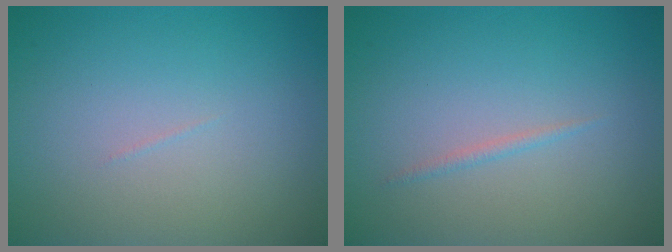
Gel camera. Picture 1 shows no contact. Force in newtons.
{"total": 0.6, "press": 0.6, "slide": 0.0}